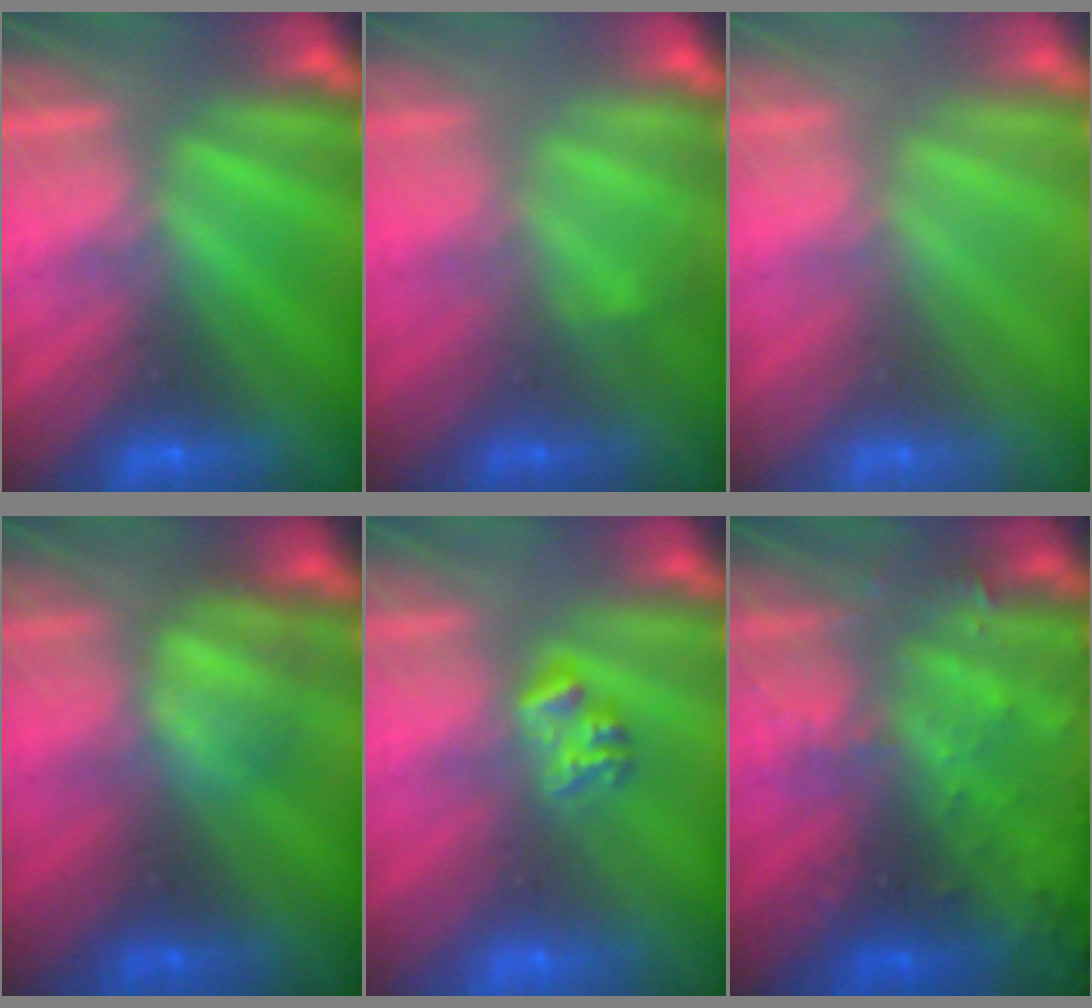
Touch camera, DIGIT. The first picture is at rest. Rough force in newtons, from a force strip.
{"total": 2.5}
{"total": 2.9}
{"total": 2.4}
{"total": 2.3}
{"total": 8.0}